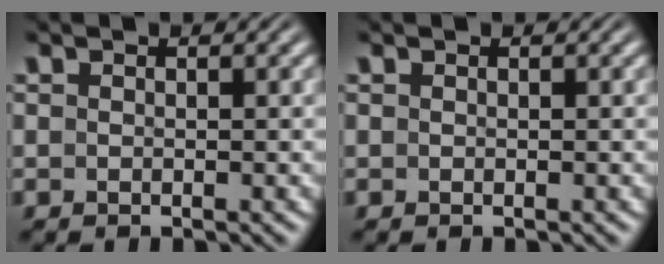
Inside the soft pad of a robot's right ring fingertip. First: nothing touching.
{"total": 0.0}